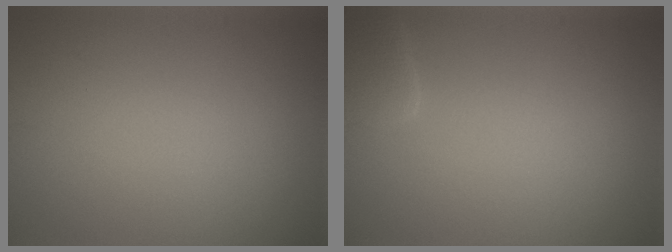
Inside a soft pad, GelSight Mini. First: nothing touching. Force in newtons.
{"total": 2.4, "press": 2.4, "slide": 0.2}